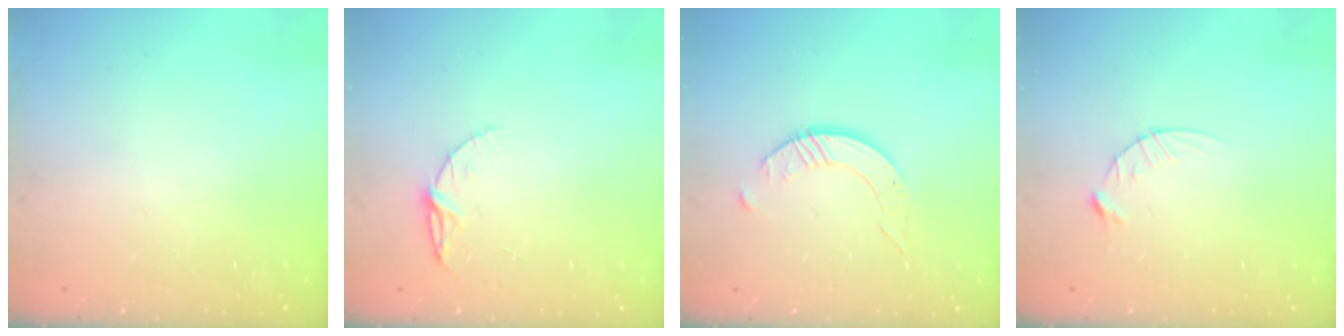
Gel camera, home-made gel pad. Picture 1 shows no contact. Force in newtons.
{"total": 7.0, "press": 6.9, "slide": 0.6}
{"total": 2.9, "press": 2.9, "slide": 0.2}
{"total": 3.8, "press": 3.8, "slide": 0.4}